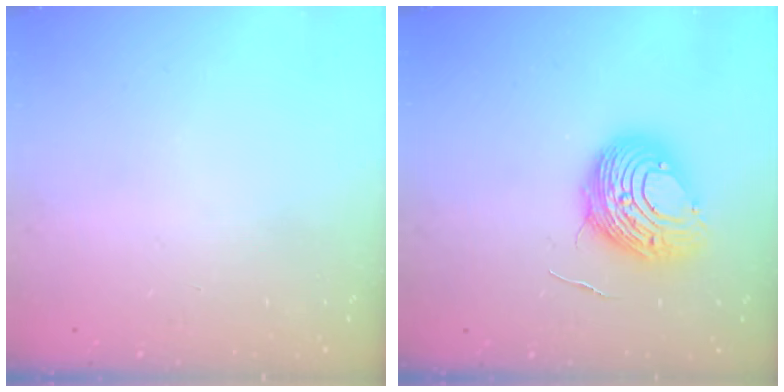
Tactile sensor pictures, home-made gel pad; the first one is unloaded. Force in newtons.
{"total": 11.2, "press": 11.2, "slide": 1.2}